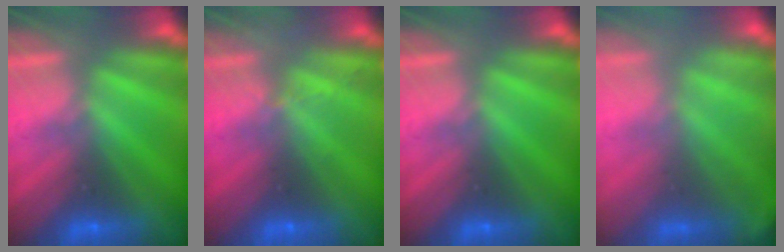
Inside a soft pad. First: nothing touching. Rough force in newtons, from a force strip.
{"total": 2.0}
{"total": 0.0}
{"total": 1.8}